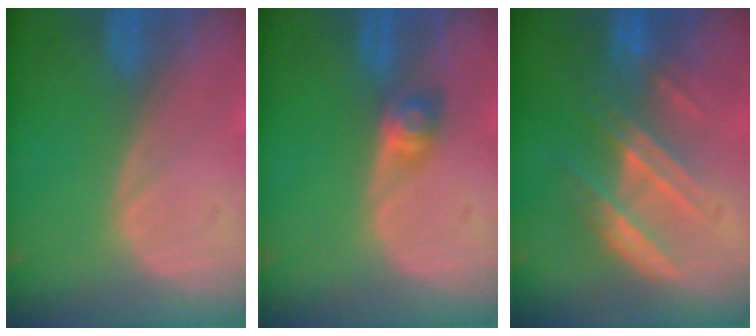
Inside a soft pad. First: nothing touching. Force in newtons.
{"total": 2.8, "press": 2.5, "slide": 1.3}
{"total": 7.4, "press": 6.7, "slide": 3.1}